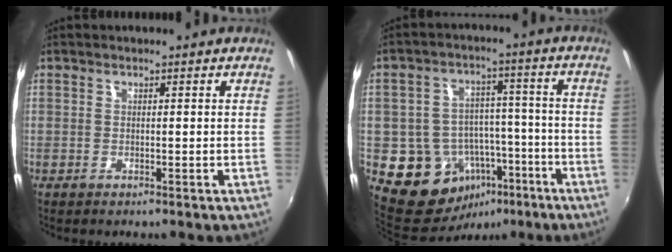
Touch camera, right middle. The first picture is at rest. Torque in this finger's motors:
{"motor_torque": [0.30, -0.53, 0.15, 0.01]}